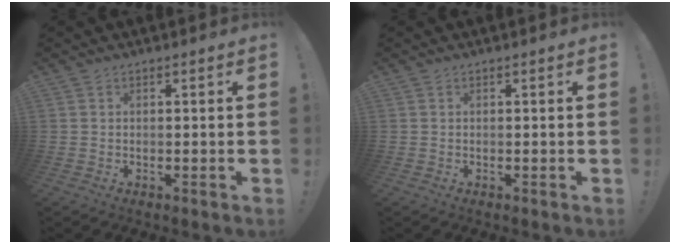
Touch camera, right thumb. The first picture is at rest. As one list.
[{"total": 0.0}]